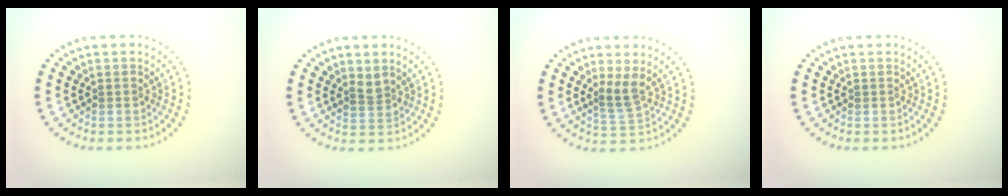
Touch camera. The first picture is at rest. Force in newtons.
{"total": 1.4, "press": 1.0, "slide": 0.9}
{"total": 2.0, "press": 1.5, "slide": 1.3}
{"total": 0.0}